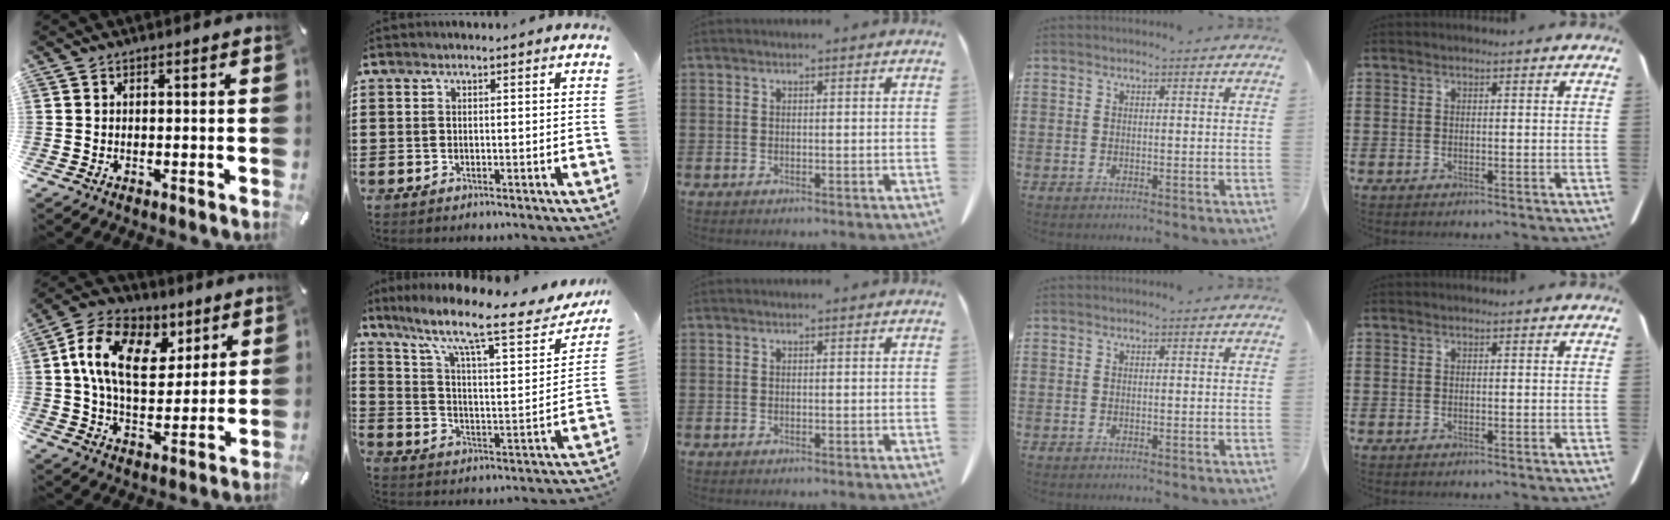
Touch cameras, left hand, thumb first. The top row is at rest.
{"thumb": {"total": 16.3, "force": [5.8, 10.8, 10.7], "torque": [-0.196, -0.003, 0.111]}, "index": {"total": 11.8, "force": [8.5, 1.7, 8.1], "torque": [-0.159, -0.055, 0.131]}}